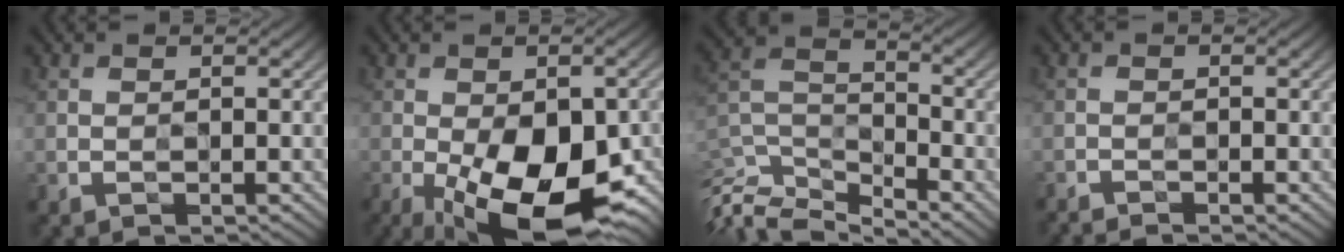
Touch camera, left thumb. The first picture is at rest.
{"total": 15.9, "force": [-5.7, 7.0, 13.1], "torque": [-0.206, -0.024, -0.076]}
{"total": 10.1, "force": [-8.5, 2.9, 4.6], "torque": [-0.118, -0.017, -0.156]}
{"total": 2.1, "force": [-2.0, -0.5, 0.1], "torque": [-0.013, 0.002, -0.040]}